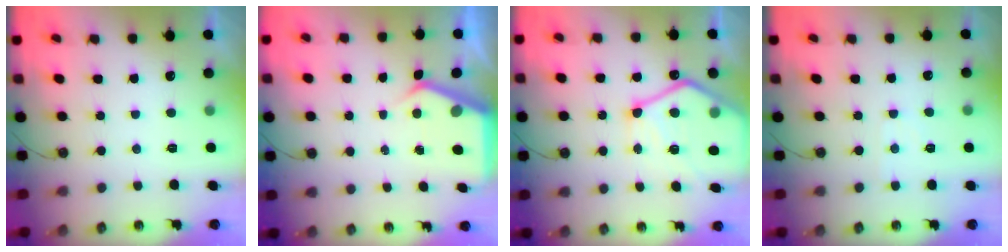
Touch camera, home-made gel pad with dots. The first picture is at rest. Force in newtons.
{"total": 4.5, "press": 4.4, "slide": 0.6}
{"total": 16.4, "press": 16.4, "slide": 1.0}
{"total": 3.2, "press": 3.1, "slide": 0.4}